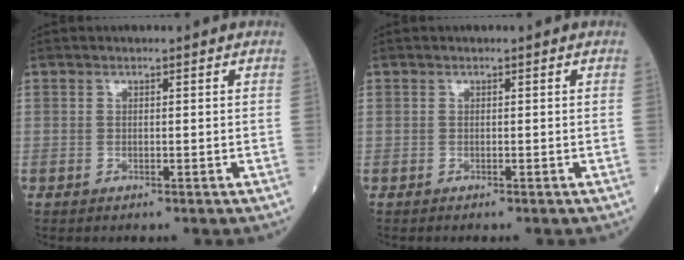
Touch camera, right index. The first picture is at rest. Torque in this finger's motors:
{"motor_torque": [-0.09, -0.08, -0.03, -0.01]}